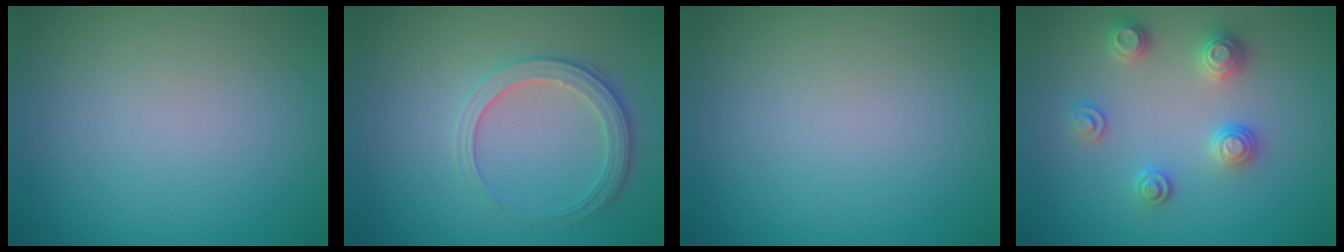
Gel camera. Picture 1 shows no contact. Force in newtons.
{"total": 2.7, "press": 2.5, "slide": 1.2}
{"total": 0.0}
{"total": 2.9, "press": 2.9, "slide": 0.2}